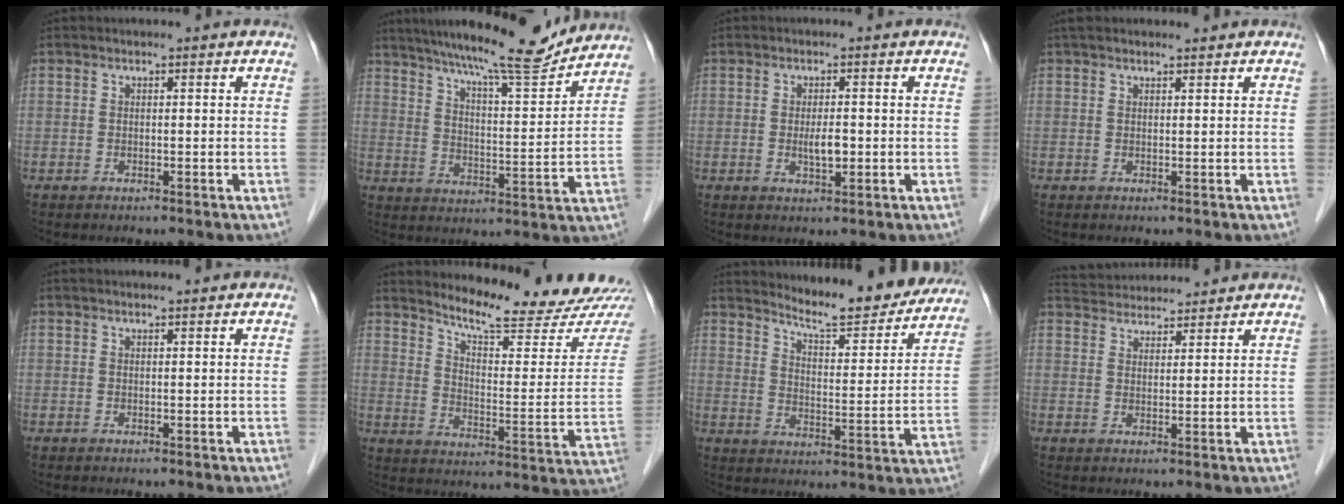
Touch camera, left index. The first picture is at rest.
{"total": 15.5, "force": [14.0, 0.8, 6.5], "torque": [-0.108, -0.005, 0.208]}
{"total": 2.8, "force": [-0.3, 0.9, 2.6], "torque": [-0.050, -0.001, -0.003]}
{"total": 4.1, "force": [3.7, 0.9, 1.6], "torque": [-0.021, 0.033, 0.055]}
{"total": 0.8, "force": [0.8, 0.0, 0.3], "torque": [-0.009, 0.006, 0.014]}
{"total": 18.1, "force": [17.1, 0.6, 6.0], "torque": [-0.090, -0.091, 0.223]}
{"total": 17.1, "force": [15.9, 2.4, 5.8], "torque": [-0.076, -0.046, 0.204]}
{"total": 8.8, "force": [8.6, 1.4, 1.7], "torque": [-0.034, 0.034, 0.134]}